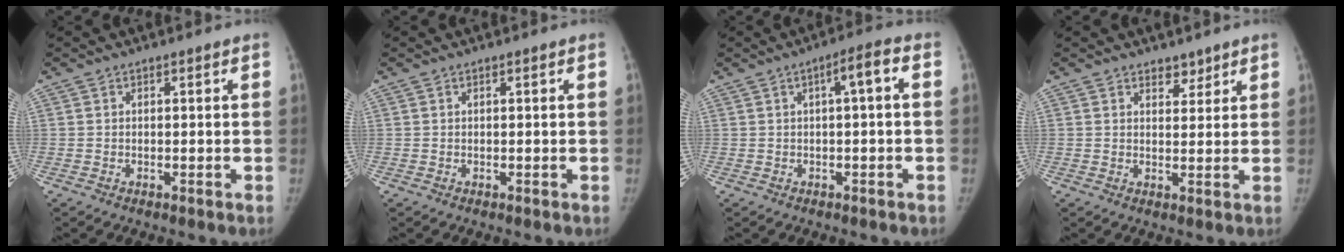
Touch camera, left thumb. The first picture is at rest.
{"total": 0.0}
{"total": 3.7, "force": [0.2, 0.7, 3.7], "torque": [-0.049, 0.023, -0.004]}
{"total": 2.7, "force": [2.1, 1.5, 0.5], "torque": [0.016, -0.014, 0.031]}